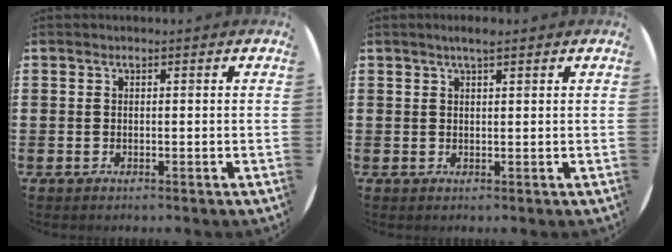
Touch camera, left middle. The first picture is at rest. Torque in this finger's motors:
{"motor_torque": [0.42, -0.30, 0.03, 0.06]}